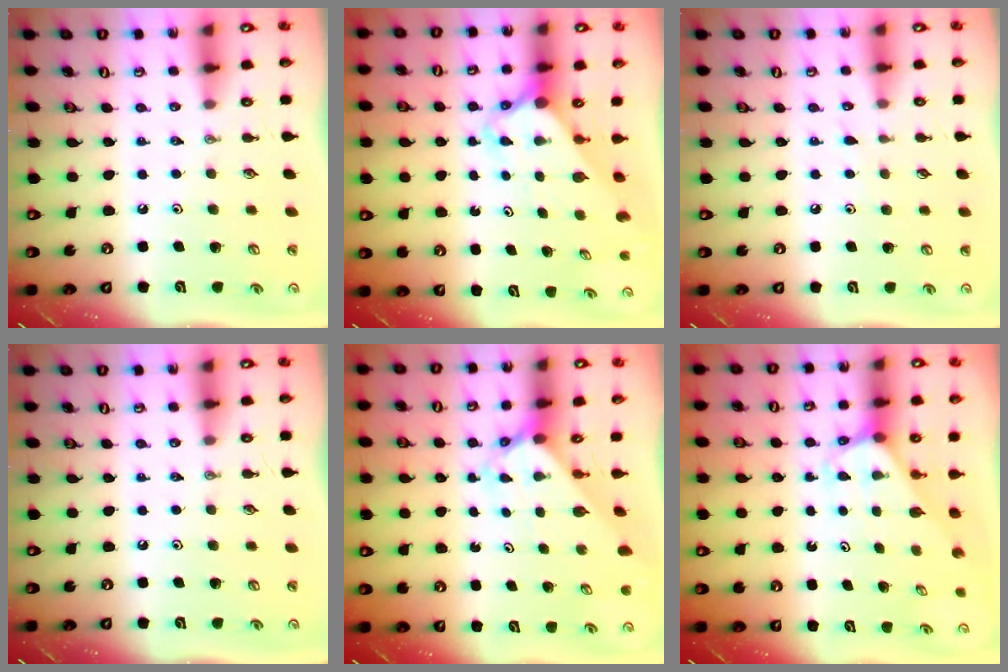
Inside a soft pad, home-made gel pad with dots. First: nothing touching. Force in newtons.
{"total": 2.8, "press": 2.8, "slide": 0.2}
{"total": 2.9, "press": 2.9, "slide": 0.4}
{"total": 0.0}
{"total": 2.4, "press": 2.4, "slide": 0.2}
{"total": 2.4, "press": 2.4, "slide": 0.2}